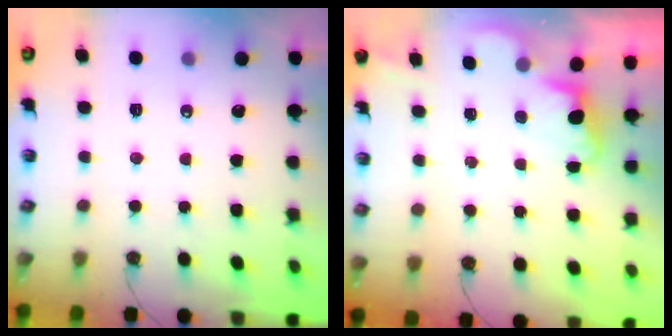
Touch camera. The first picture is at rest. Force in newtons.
{"total": 1.0, "press": 0.7, "slide": 0.8}